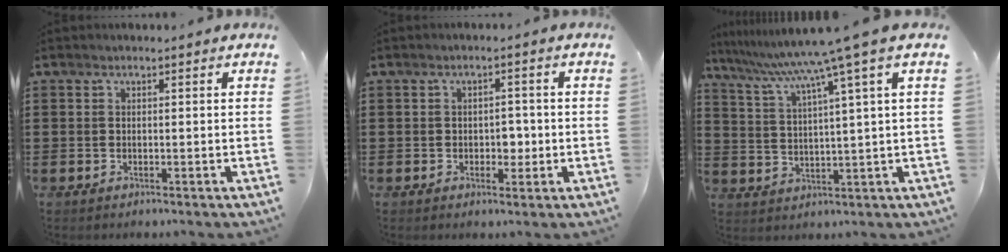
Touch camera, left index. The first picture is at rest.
{"total": 2.8, "force": [-0.5, 1.8, 2.0], "torque": [-0.034, 0.001, -0.013]}
{"total": 8.8, "force": [6.0, -1.8, 6.1], "torque": [-0.141, -0.041, 0.093]}